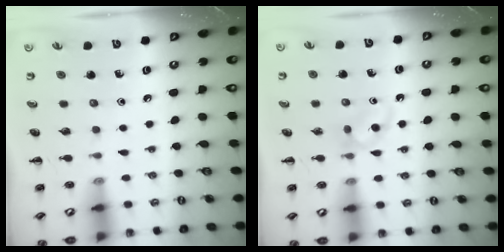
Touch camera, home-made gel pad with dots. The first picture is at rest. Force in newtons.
{"total": 2.7, "press": 2.4, "slide": 1.2}